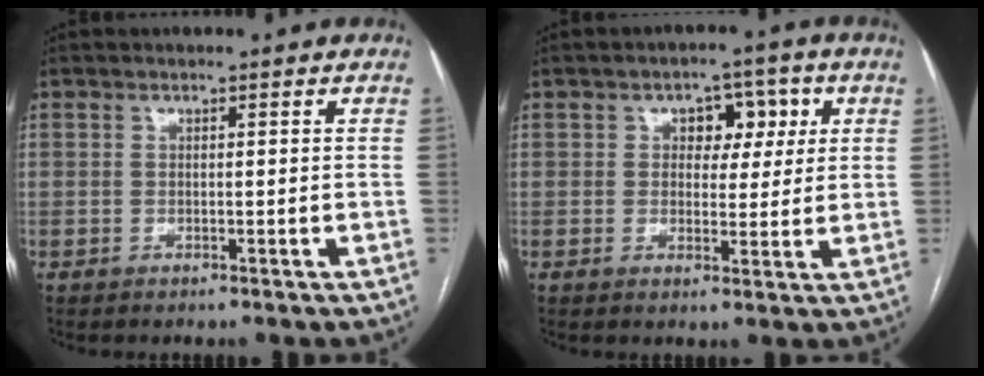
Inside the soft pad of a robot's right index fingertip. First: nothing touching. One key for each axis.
{"total": 5.9, "fx": 1.9, "fy": 3.8, "fz": 4.1, "tx": -0.044, "ty": 0.018, "tz": 0.027}